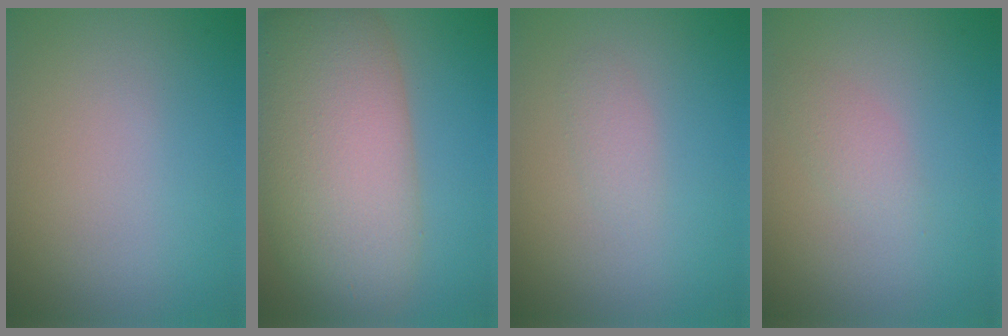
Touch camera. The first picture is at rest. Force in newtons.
{"total": 11.8, "press": 11.8, "slide": 0.5}
{"total": 1.2, "press": 1.2, "slide": 0.0}
{"total": 1.4, "press": 1.4, "slide": 0.0}